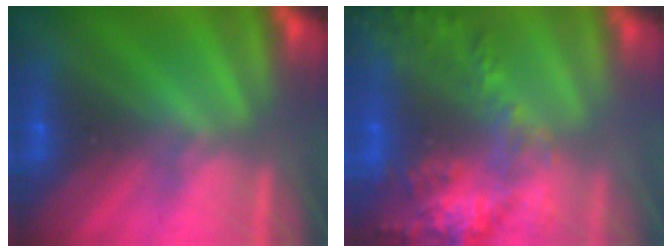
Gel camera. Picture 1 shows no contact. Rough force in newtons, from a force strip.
{"total": 8.7}